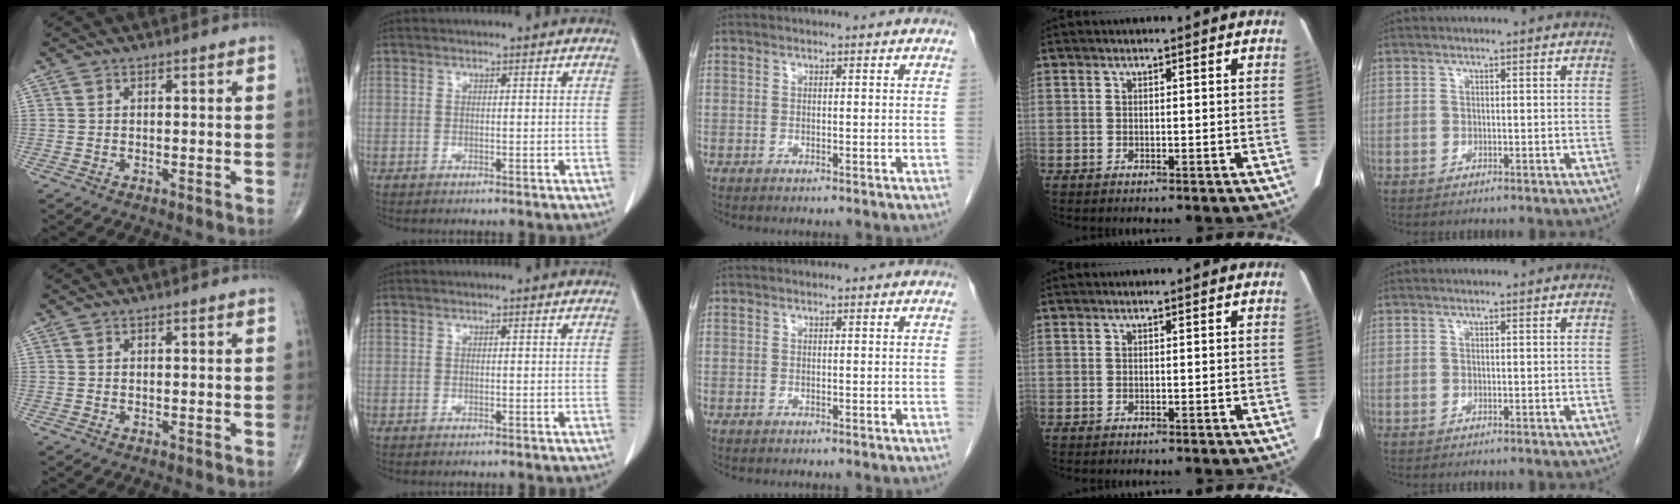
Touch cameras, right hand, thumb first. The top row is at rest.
{}